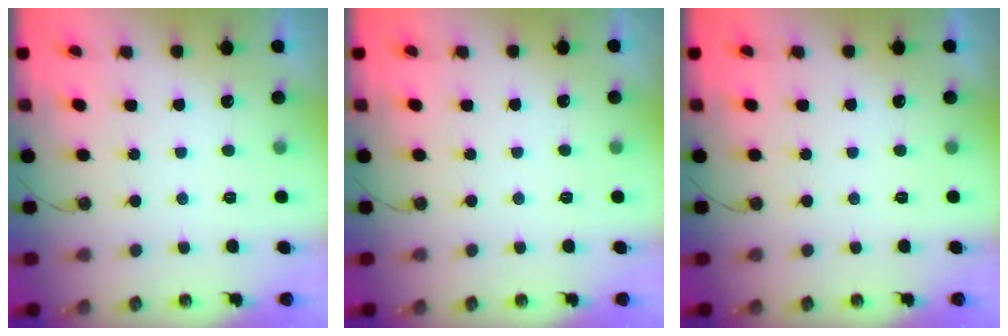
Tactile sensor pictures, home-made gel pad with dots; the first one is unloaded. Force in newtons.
{"total": 2.3, "press": 2.3, "slide": 0.4}
{"total": 0.0}